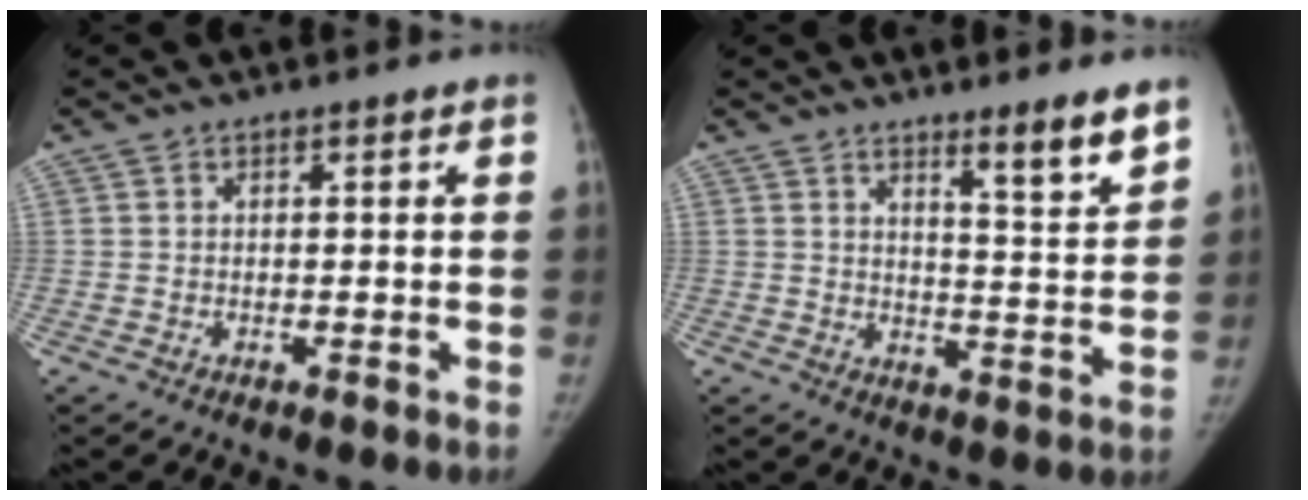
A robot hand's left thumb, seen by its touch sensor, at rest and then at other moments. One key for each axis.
{"total": 7.9, "fx": 5.8, "fy": 0.8, "fz": 5.3, "tx": -0.068, "ty": -0.051, "tz": 0.088}